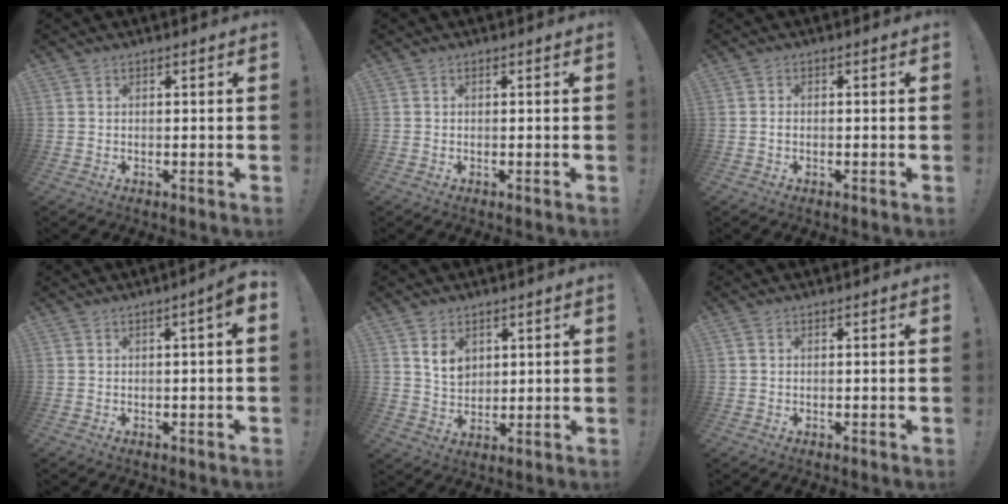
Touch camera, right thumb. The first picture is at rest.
{"total": 0.0}
{"total": 0.5, "force": [-0.3, 0.3, 0.3], "torque": [-0.007, 0.002, -0.005]}
{"total": 3.3, "force": [0.5, 0.1, 3.3], "torque": [-0.051, -0.004, 0.005]}
{"total": 7.1, "force": [3.4, 5.3, 3.4], "torque": [-0.048, -0.015, 0.065]}
{"total": 0.7, "force": [0.2, 0.5, 0.4], "torque": [-0.011, 0.003, 0.003]}